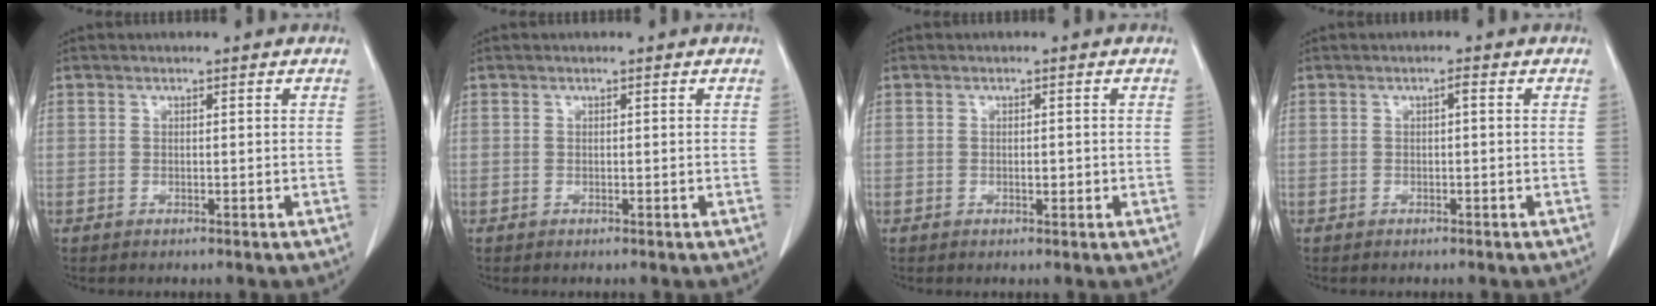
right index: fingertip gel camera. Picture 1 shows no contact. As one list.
[{"total": 0.0}, {"total": 1.1, "force": [-0.2, 0.5, 1.0], "torque": [-0.017, 0.000, -0.001]}, {"total": 0.8, "force": [0.1, 0.1, 0.8], "torque": [-0.012, 0.002, 0.001]}]